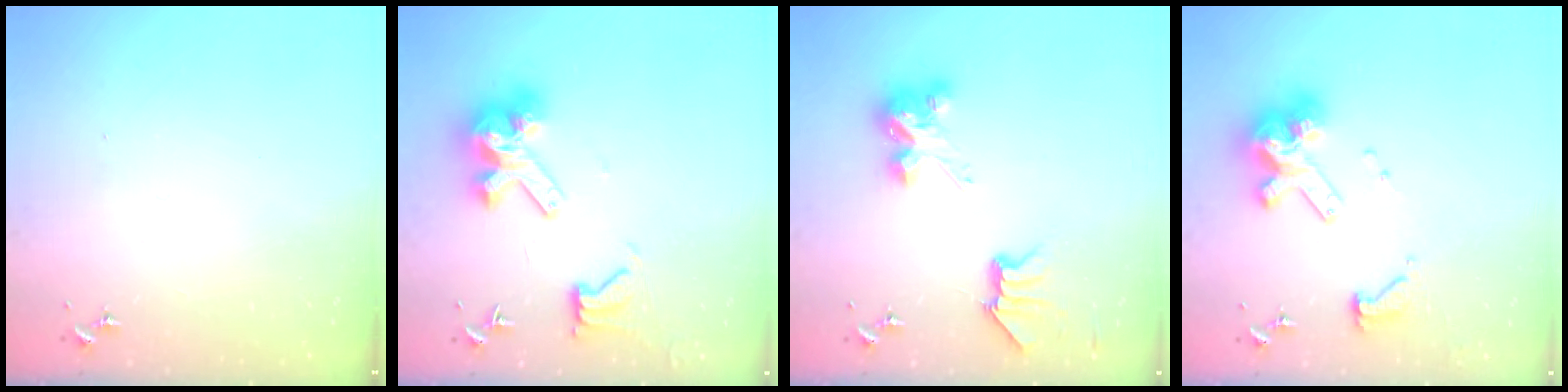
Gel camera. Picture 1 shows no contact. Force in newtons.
{"total": 14.1, "press": 14.0, "slide": 1.7}
{"total": 7.9, "press": 7.9, "slide": 0.1}
{"total": 15.9, "press": 15.8, "slide": 1.4}